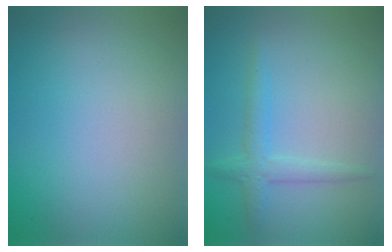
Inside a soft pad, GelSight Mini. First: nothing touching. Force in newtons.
{"total": 2.1, "press": 2.1, "slide": 0.1}